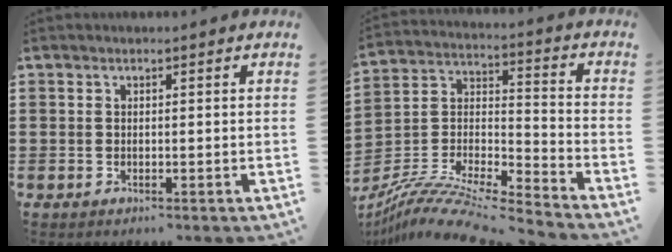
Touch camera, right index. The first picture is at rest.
{"total": 10.2, "force": [-9.0, 1.4, 4.5], "torque": [-0.090, 0.010, -0.183]}